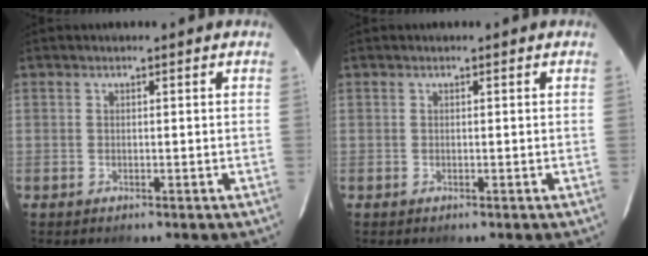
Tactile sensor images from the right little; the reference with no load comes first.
{"total": 0.0}